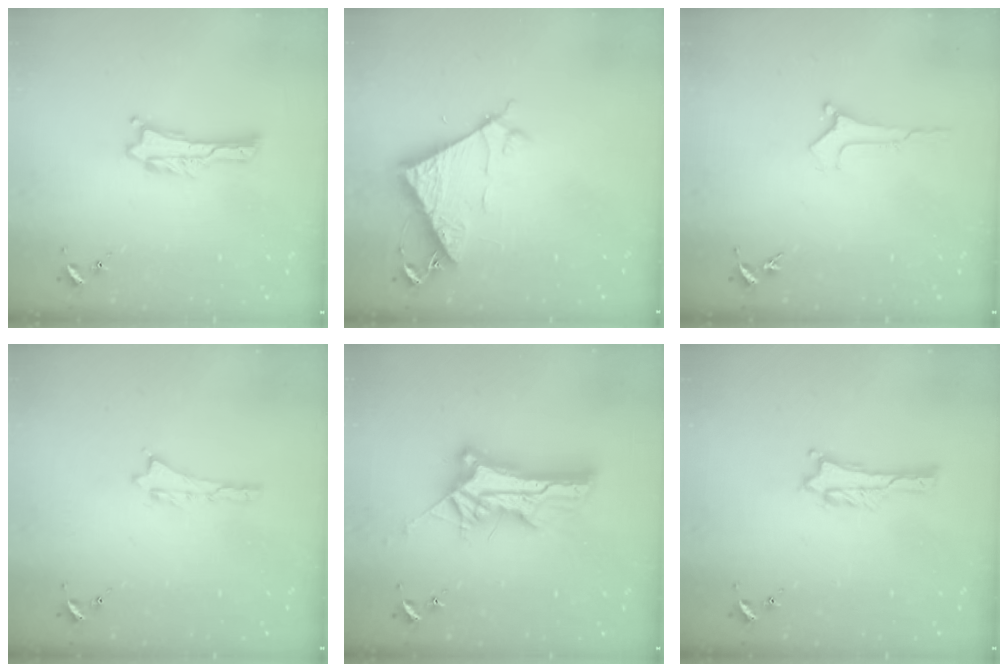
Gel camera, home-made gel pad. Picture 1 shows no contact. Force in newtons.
{"total": 7.2, "press": 7.2, "slide": 0.5}
{"total": 0.0}
{"total": 0.0}
{"total": 12.6, "press": 12.6, "slide": 1.2}
{"total": 0.9, "press": 0.9, "slide": 0.1}